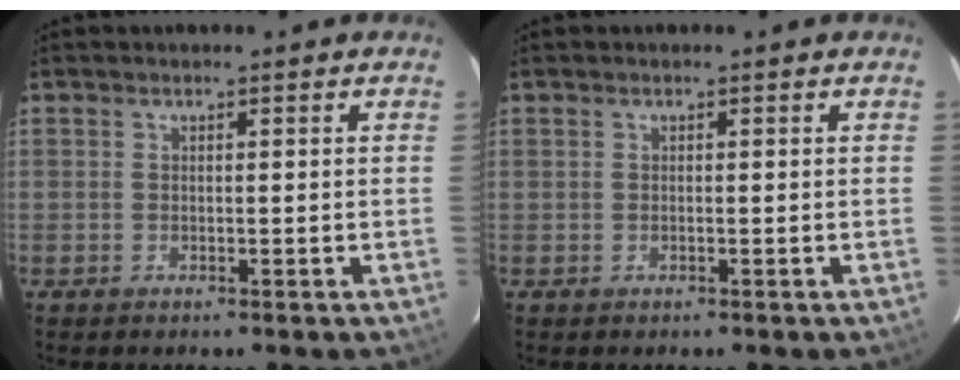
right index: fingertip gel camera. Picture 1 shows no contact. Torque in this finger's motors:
{"motor_torque": [0.05, 0.12, 0.01, 0.00]}